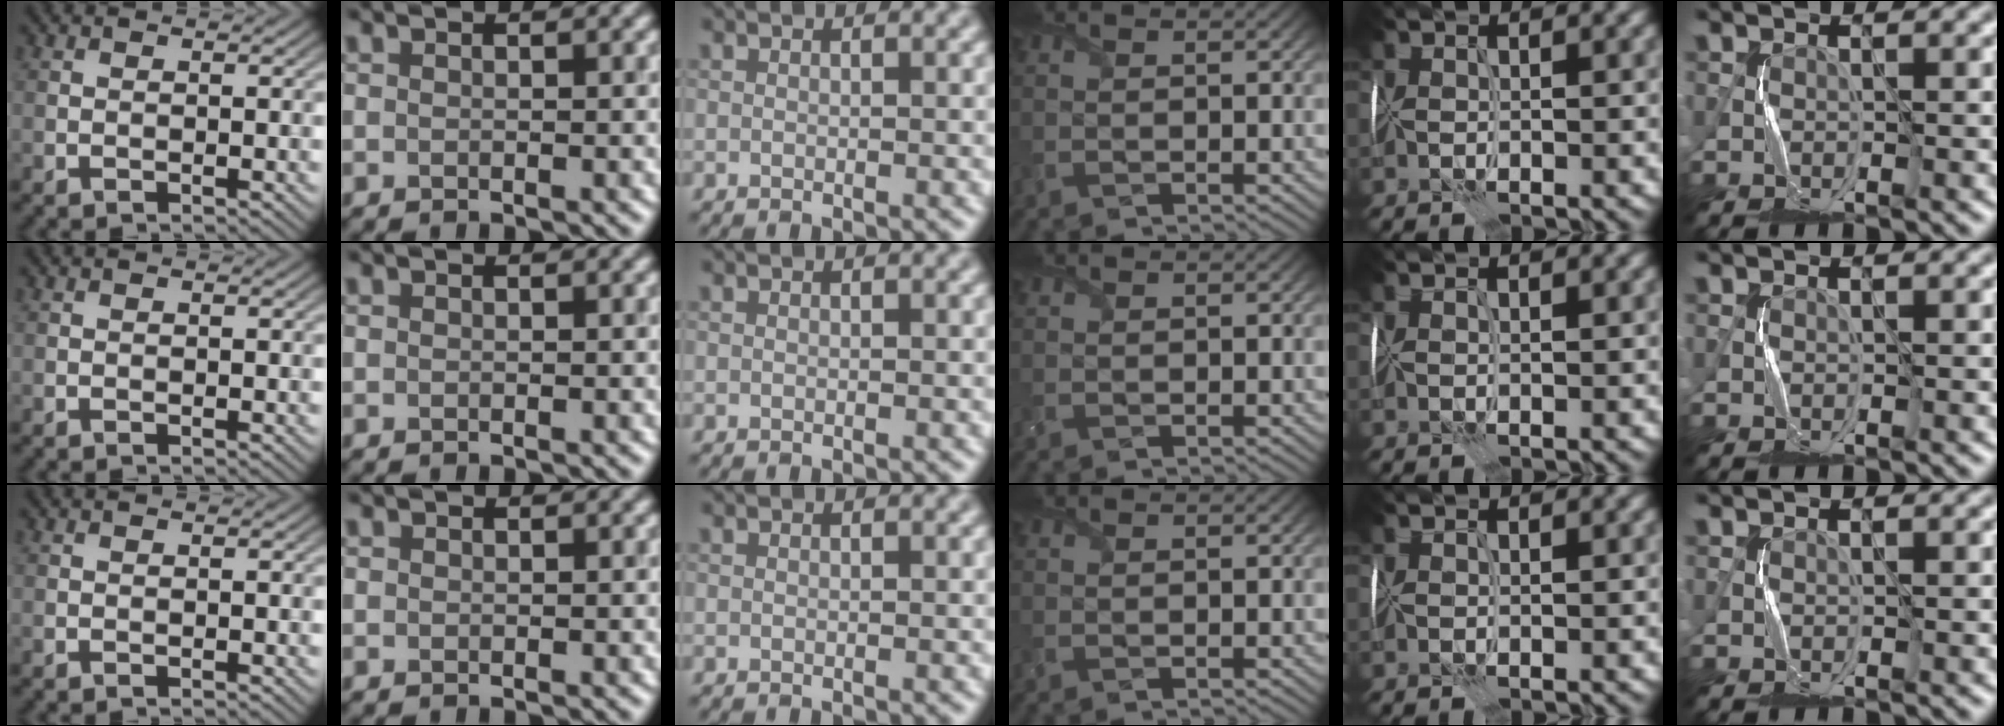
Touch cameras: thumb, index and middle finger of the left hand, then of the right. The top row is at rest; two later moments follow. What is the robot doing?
{"motion": "fold", "object": "tissue"}